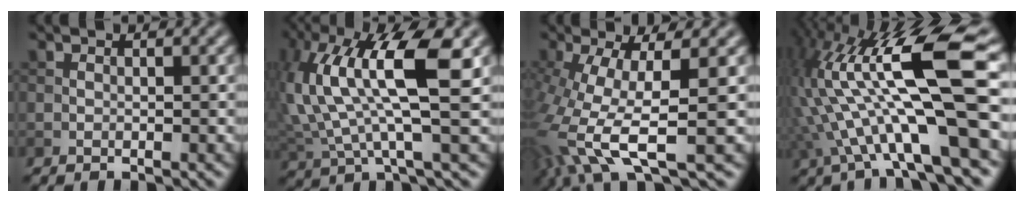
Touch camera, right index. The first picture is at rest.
{"total": 10.9, "force": [3.4, 3.4, 9.8], "torque": [-0.195, 0.005, 0.065]}
{"total": 10.0, "force": [-2.6, 3.3, 9.1], "torque": [-0.206, -0.019, -0.043]}
{"total": 15.0, "force": [1.7, 3.7, 14.4], "torque": [-0.266, 0.014, 0.040]}